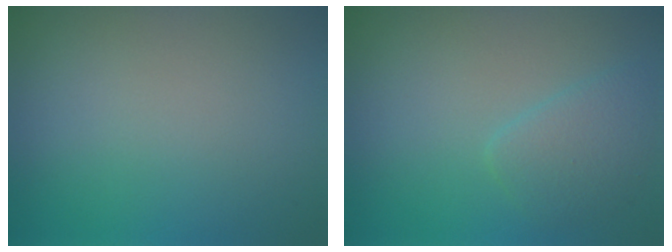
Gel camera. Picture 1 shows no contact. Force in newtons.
{"total": 2.2, "press": 2.2, "slide": 0.1}